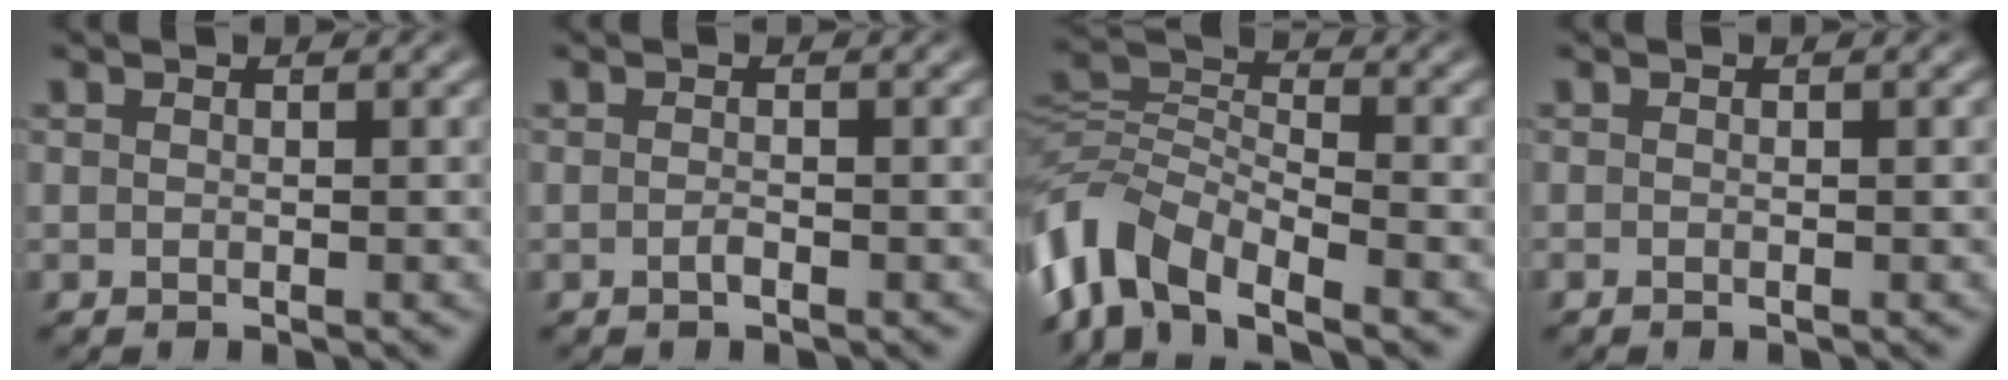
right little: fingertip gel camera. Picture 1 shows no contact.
{"total": 0.8, "force": [-0.7, -0.1, 0.3], "torque": [-0.006, -0.001, -0.012]}
{"total": 8.6, "force": [-3.8, 6.5, 4.2], "torque": [-0.118, -0.039, -0.060]}
{"total": 0.6, "force": [-0.5, -0.2, 0.1], "torque": [-0.002, -0.006, -0.007]}